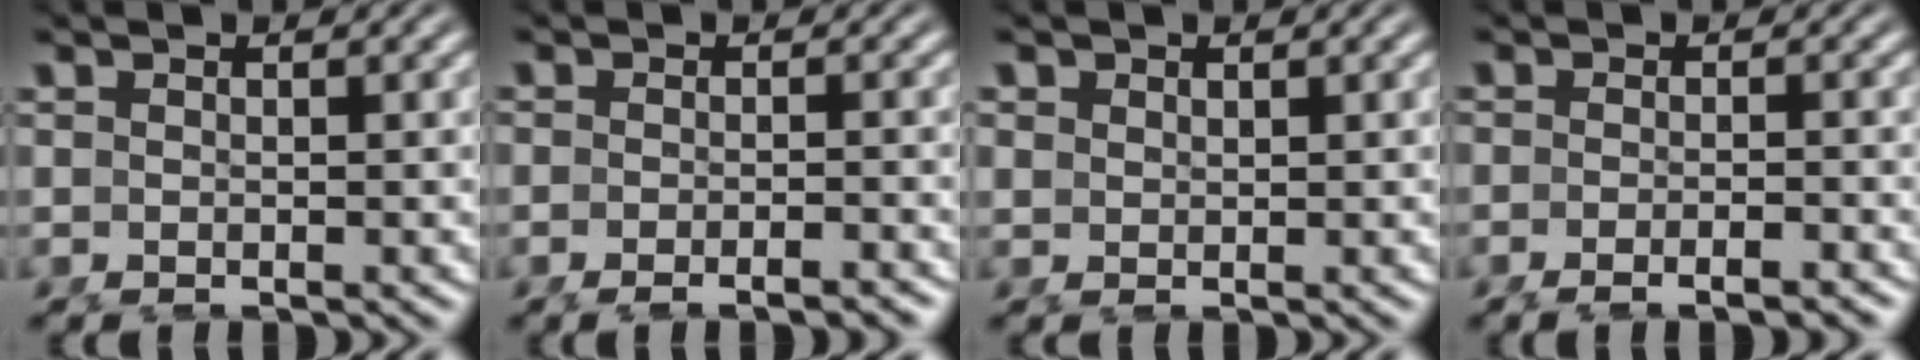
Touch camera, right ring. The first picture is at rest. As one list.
[{"total": 2.1, "force": [-1.9, 0.1, 1.0], "torque": [-0.013, 0.002, -0.033]}, {"total": 0.8, "force": [0.7, 0.1, 0.2], "torque": [-0.002, -0.006, 0.024]}, {"total": 2.3, "force": [-2.0, 0.2, 1.1], "torque": [-0.019, -0.001, -0.035]}]